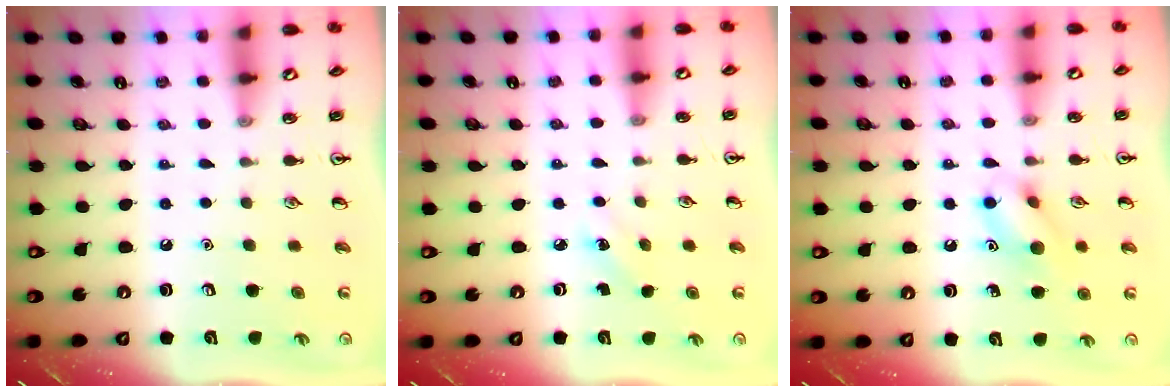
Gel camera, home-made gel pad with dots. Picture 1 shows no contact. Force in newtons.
{"total": 2.4, "press": 2.3, "slide": 0.9}
{"total": 10.1, "press": 10.1, "slide": 0.5}